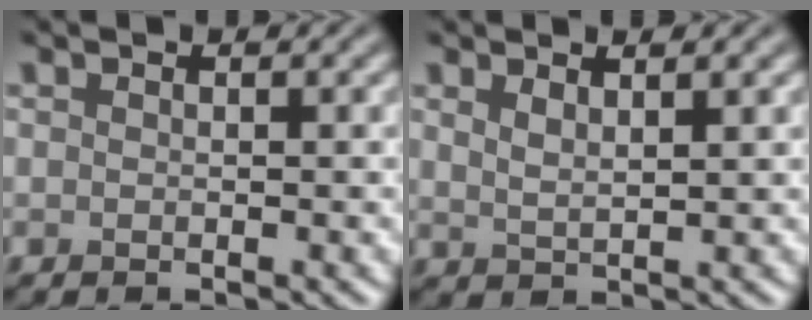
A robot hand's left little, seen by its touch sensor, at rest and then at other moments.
{"total": 1.9, "force": [1.3, 0.5, 1.2], "torque": [-0.021, 0.000, 0.024]}